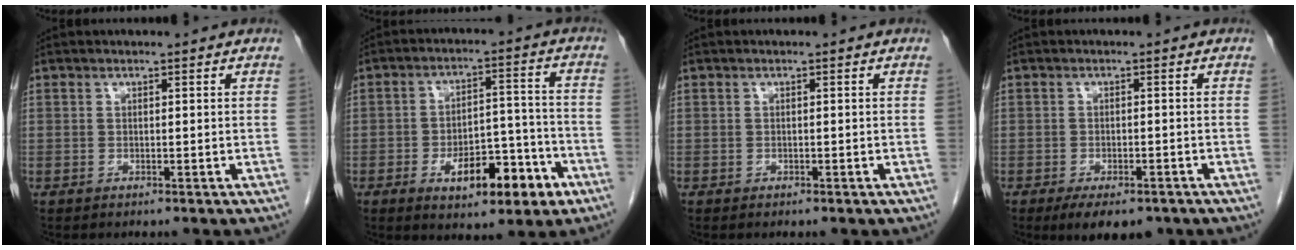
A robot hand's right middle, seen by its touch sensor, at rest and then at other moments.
{"total": 11.1, "force": [-5.3, 4.4, 8.8], "torque": [-0.127, 0.019, -0.073]}
{"total": 0.0}
{"total": 7.2, "force": [-5.1, 2.9, 4.1], "torque": [-0.056, -0.005, -0.073]}